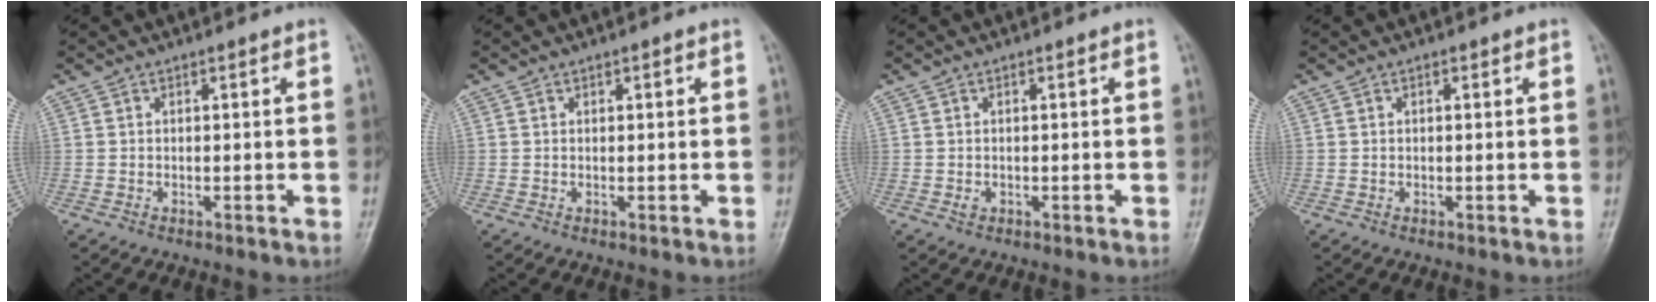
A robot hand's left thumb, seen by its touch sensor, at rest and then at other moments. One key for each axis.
{"total": 0.8, "fx": 0.3, "fy": 0.4, "fz": 0.6, "tx": -0.005, "ty": 0.002, "tz": 0.004}
{"total": 0.9, "fx": -0.2, "fy": 0.7, "fz": 0.5, "tx": -0.004, "ty": 0.001, "tz": -0.003}
{"total": 0.6, "fx": 0.2, "fy": 0.3, "fz": 0.5, "tx": -0.008, "ty": 0.001, "tz": 0.002}